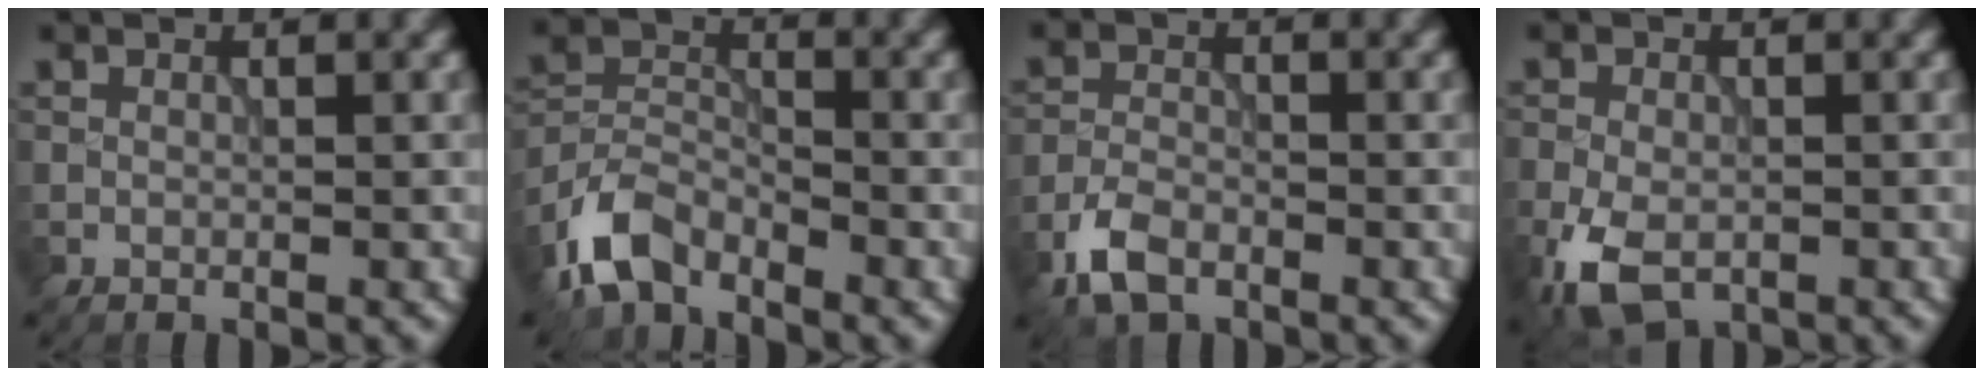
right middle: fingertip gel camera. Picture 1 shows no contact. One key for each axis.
{"total": 5.5, "fx": -4.0, "fy": 2.6, "fz": 2.6, "tx": -0.053, "ty": -0.001, "tz": -0.091}
{"total": 3.8, "fx": -2.5, "fy": 1.8, "fz": 2.1, "tx": -0.044, "ty": -0.003, "tz": -0.059}
{"total": 5.5, "fx": -2.7, "fy": 3.2, "fz": 3.7, "tx": -0.080, "ty": -0.012, "tz": -0.055}